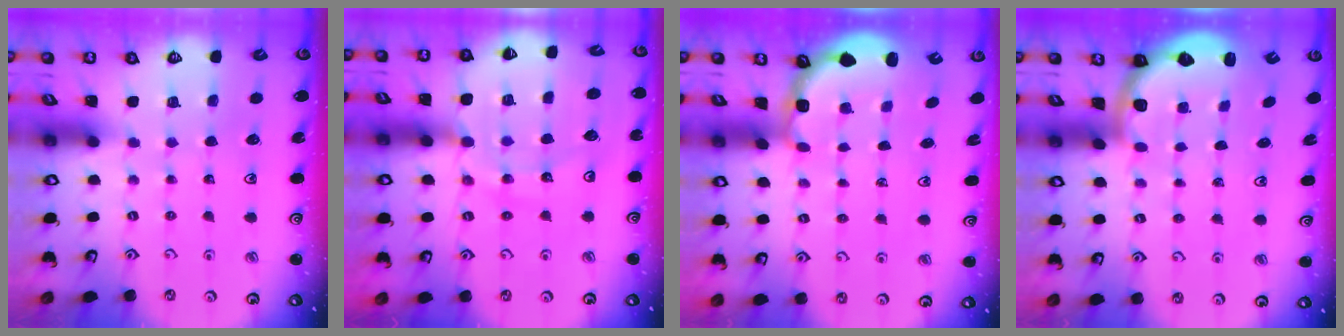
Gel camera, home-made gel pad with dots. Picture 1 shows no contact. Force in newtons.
{"total": 14.2, "press": 14.1, "slide": 1.7}
{"total": 3.0, "press": 2.0, "slide": 2.3}
{"total": 2.4, "press": 2.1, "slide": 1.2}